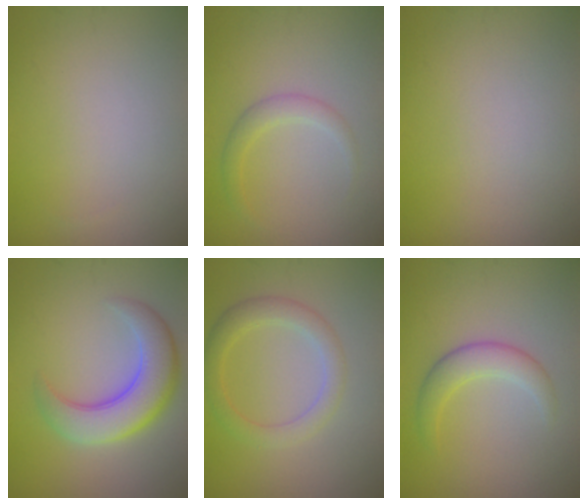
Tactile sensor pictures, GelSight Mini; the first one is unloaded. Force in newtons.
{"total": 1.7, "press": 1.7, "slide": 0.0}
{"total": 0.0}
{"total": 6.2, "press": 6.2, "slide": 0.2}
{"total": 2.8, "press": 2.8, "slide": 0.1}
{"total": 2.8, "press": 2.8, "slide": 0.1}